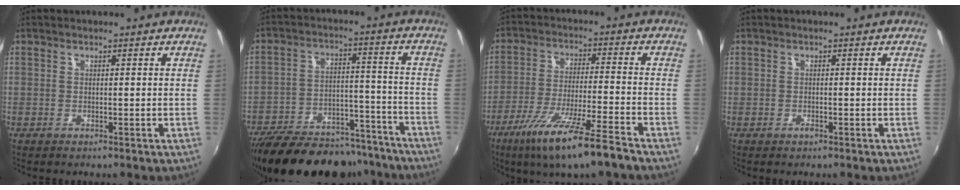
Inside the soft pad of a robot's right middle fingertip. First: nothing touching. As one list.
[{"total": 27.0, "force": [-22.6, 10.0, 10.8], "torque": [-0.215, 0.011, -0.307]}, {"total": 14.1, "force": [-9.8, 0.3, 10.1], "torque": [-0.203, -0.039, -0.170]}, {"total": 0.5, "force": [-0.5, 0.2, 0.2], "torque": [-0.003, -0.002, -0.011]}]